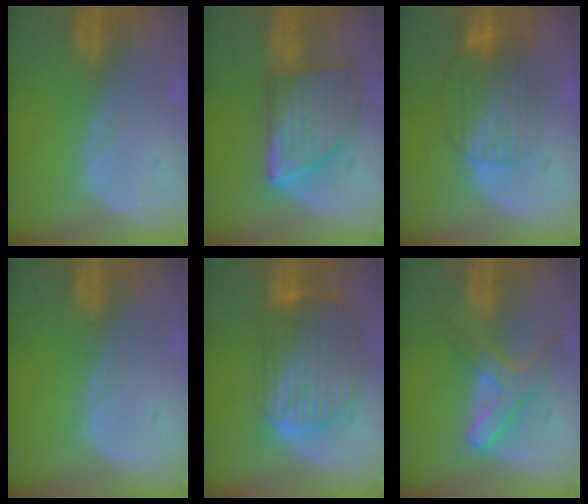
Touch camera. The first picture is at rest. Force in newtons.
{"total": 9.1, "press": 9.1, "slide": 0.6}
{"total": 8.5, "press": 7.3, "slide": 4.3}
{"total": 0.0}
{"total": 10.4, "press": 8.7, "slide": 5.6}
{"total": 7.0, "press": 5.9, "slide": 3.7}